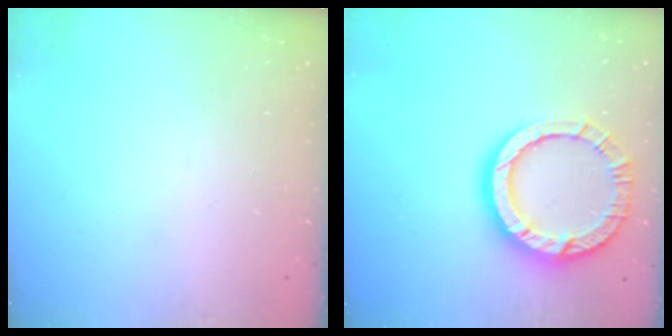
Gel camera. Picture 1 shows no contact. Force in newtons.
{"total": 15.0, "press": 14.9, "slide": 1.9}